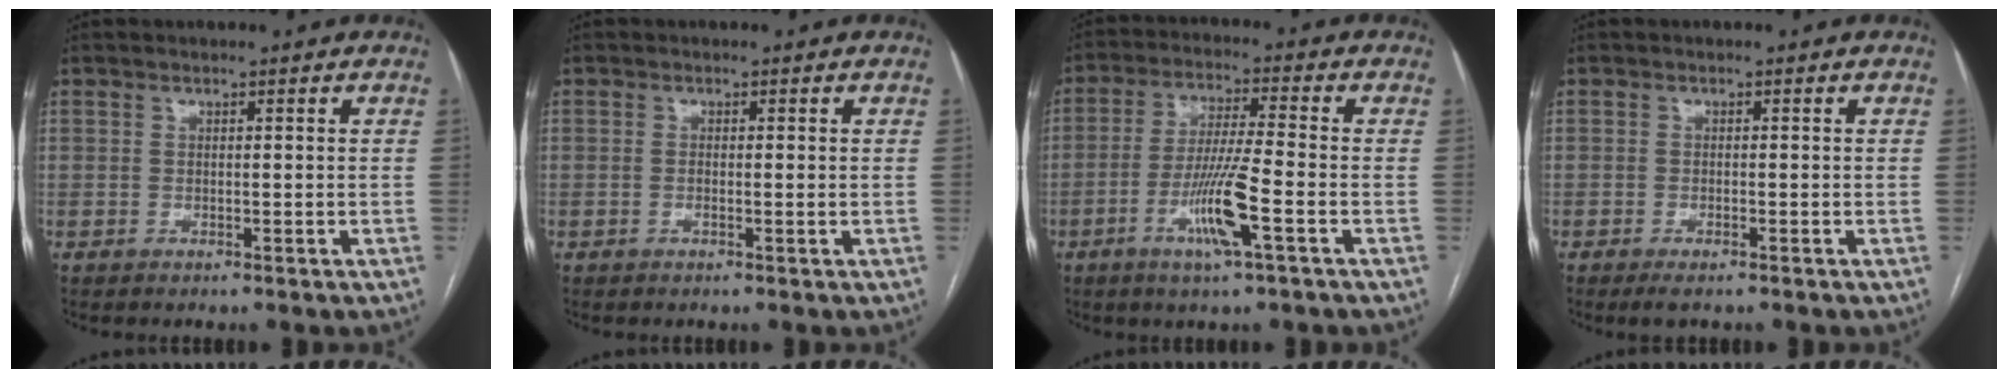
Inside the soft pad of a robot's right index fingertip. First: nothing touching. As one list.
[{"total": 0.9, "force": [-0.1, -0.1, 0.9], "torque": [-0.018, -0.001, -0.002]}, {"total": 9.3, "force": [-3.6, -0.4, 8.6], "torque": [-0.168, -0.010, -0.070]}, {"total": 2.3, "force": [-1.6, 0.5, 1.5], "torque": [-0.026, -0.004, -0.024]}]